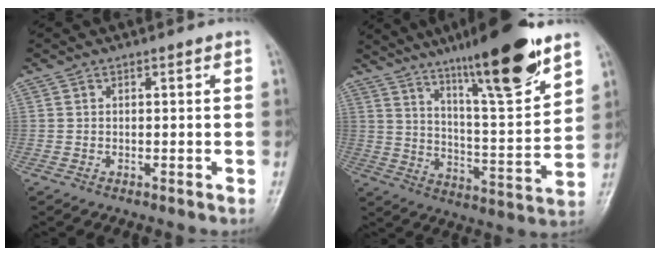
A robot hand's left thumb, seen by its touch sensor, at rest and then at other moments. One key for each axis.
{"total": 19.8, "fx": 13.4, "fy": 2.5, "fz": 14.3, "tx": -0.199, "ty": -0.072, "tz": 0.217}